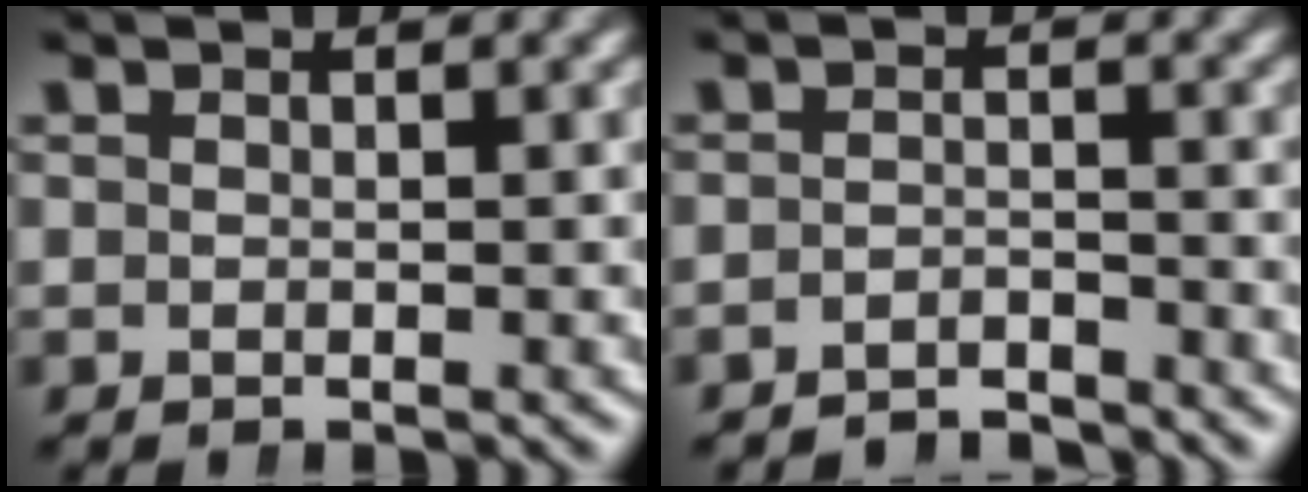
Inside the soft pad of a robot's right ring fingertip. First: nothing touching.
{"total": 3.6, "force": [-3.5, 0.6, 0.3], "torque": [-0.007, -0.016, -0.055]}